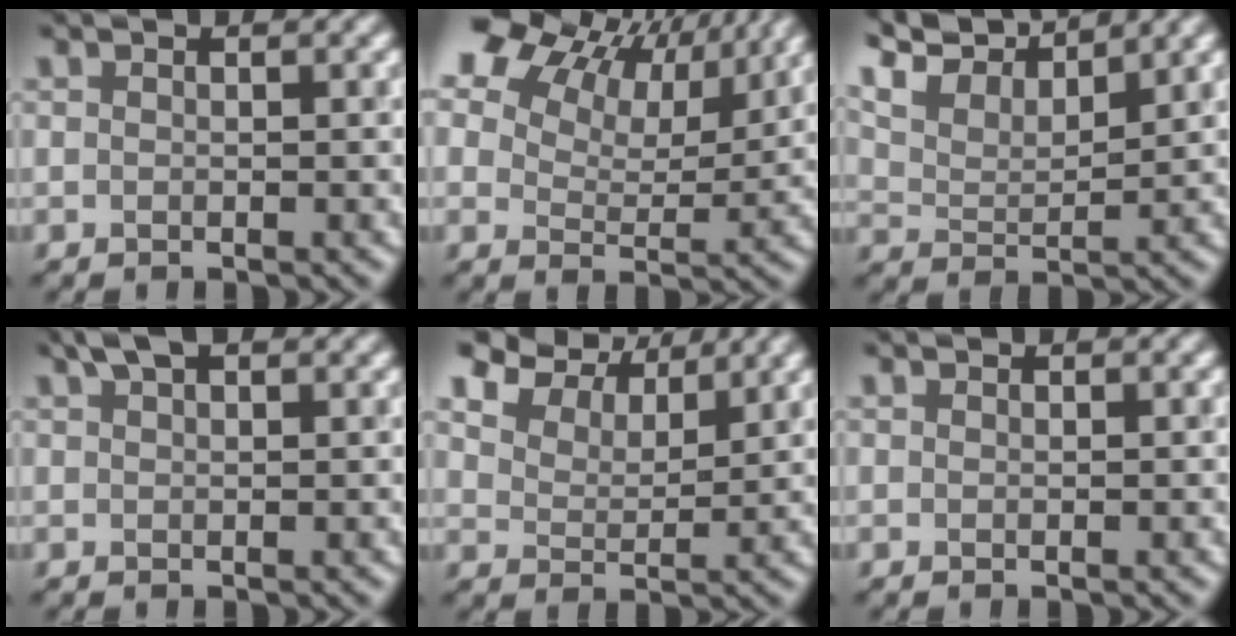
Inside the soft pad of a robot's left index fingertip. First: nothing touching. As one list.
[{"total": 14.6, "force": [8.8, 8.2, 8.2], "torque": [-0.172, 0.042, 0.136]}, {"total": 7.9, "force": [7.2, 1.4, 3.0], "torque": [-0.068, 0.019, 0.107]}, {"total": 2.6, "force": [2.0, 0.7, 1.4], "torque": [-0.018, 0.013, 0.036]}, {"total": 7.6, "force": [6.4, 2.9, 2.9], "torque": [-0.073, 0.002, 0.113]}, {"total": 0.0}]